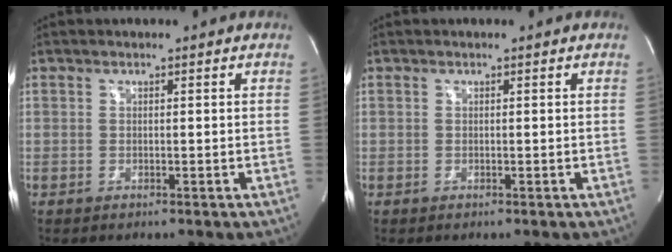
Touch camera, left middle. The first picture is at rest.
{"total": 0.0}